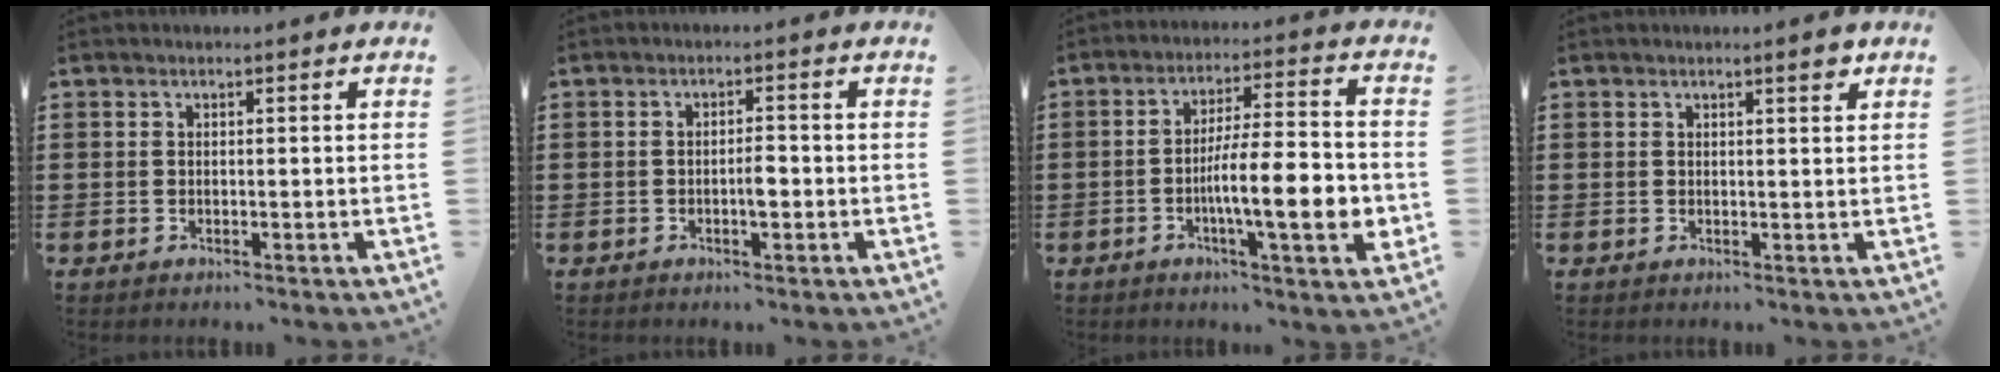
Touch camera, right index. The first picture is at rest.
{"total": 2.5, "force": [-0.6, 0.7, 2.4], "torque": [-0.043, 0.002, -0.012]}
{"total": 11.4, "force": [-3.0, 2.2, 10.8], "torque": [-0.162, -0.003, -0.052]}
{"total": 2.1, "force": [1.4, 0.3, 1.5], "torque": [-0.024, 0.000, 0.021]}